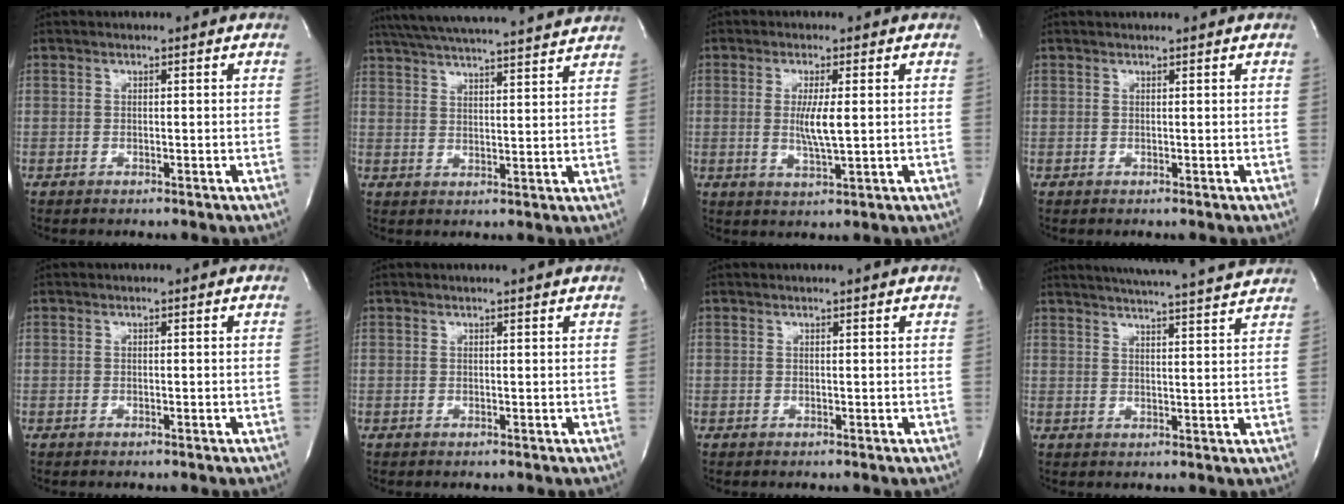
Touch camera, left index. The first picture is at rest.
{"total": 21.2, "force": [19.6, 0.8, 8.2], "torque": [-0.144, 0.017, 0.270]}
{"total": 4.7, "force": [0.3, 0.3, 4.6], "torque": [-0.093, -0.010, 0.008]}
{"total": 2.3, "force": [2.2, -0.1, 0.7], "torque": [-0.010, 0.014, 0.028]}
{"total": 0.0}
{"total": 2.7, "force": [2.6, -0.3, 0.8], "torque": [-0.013, 0.005, 0.028]}
{"total": 2.4, "force": [2.3, -0.3, 0.7], "torque": [-0.012, 0.004, 0.026]}
{"total": 16.7, "force": [15.6, -0.5, 5.8], "torque": [-0.102, -0.012, 0.202]}